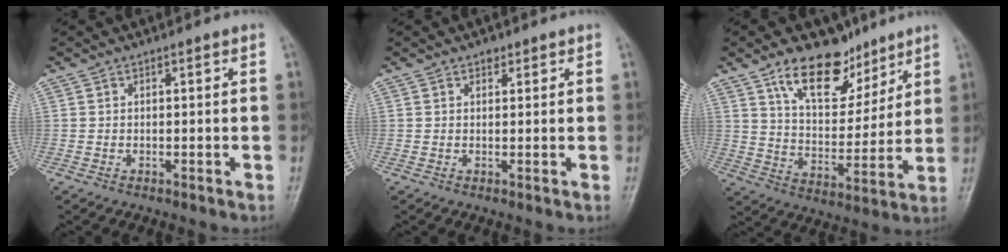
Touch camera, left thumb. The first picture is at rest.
{"total": 1.2, "force": [0.8, 0.8, 0.4], "torque": [0.003, -0.005, 0.010]}
{"total": 14.5, "force": [9.7, 7.8, 7.3], "torque": [-0.077, -0.062, 0.170]}